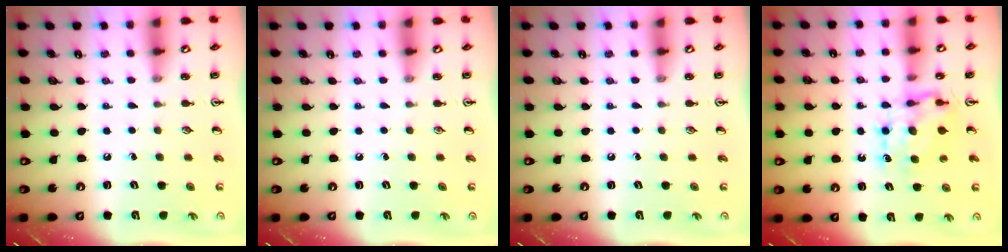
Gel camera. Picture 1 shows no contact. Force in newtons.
{"total": 0.0}
{"total": 0.0}
{"total": 7.3, "press": 7.3, "slide": 0.7}